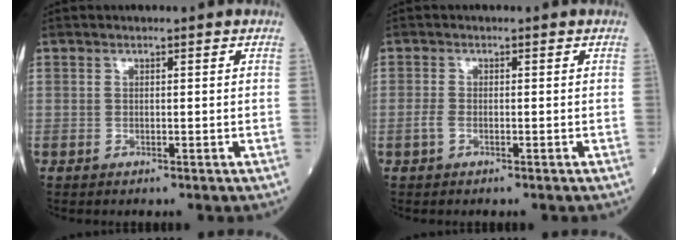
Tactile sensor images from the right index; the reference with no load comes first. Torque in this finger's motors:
{"motor_torque": [0.09, -0.21, 0.15, 0.01]}